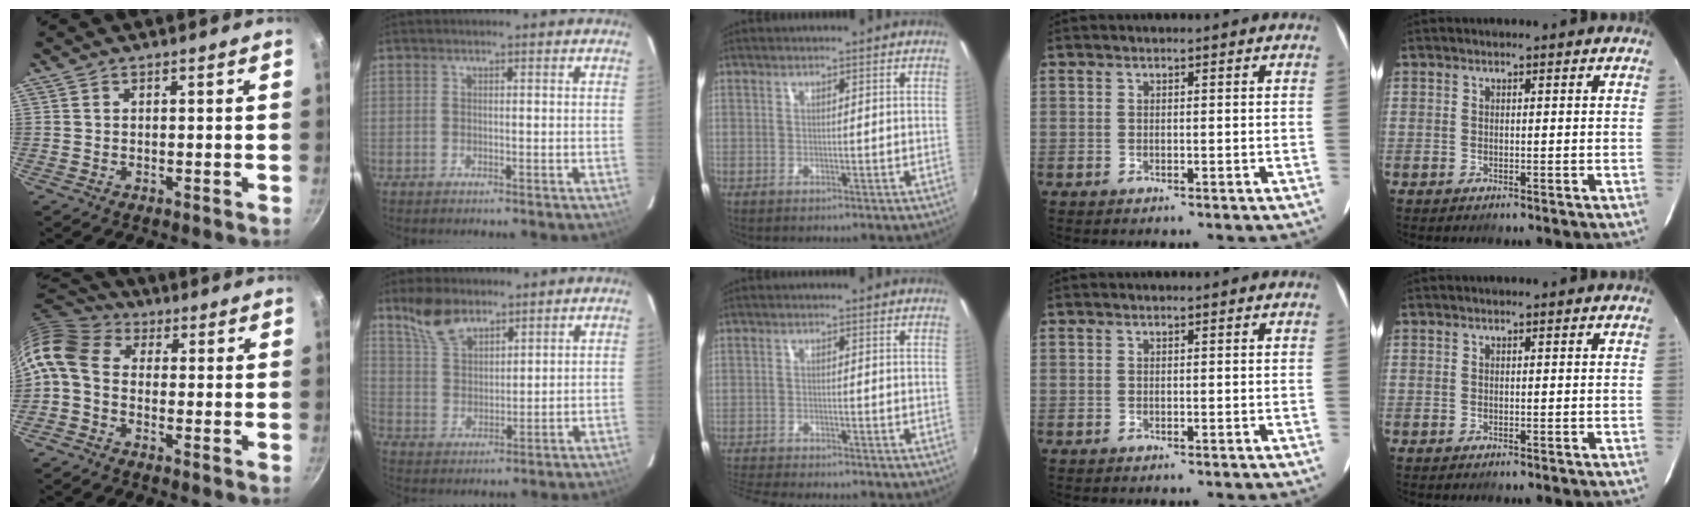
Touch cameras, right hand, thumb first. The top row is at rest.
{"thumb": {"total": 10.7, "force": [-0.2, 7.9, 7.2], "torque": [-0.147, 0.032, -0.023]}, "index": {"total": 8.5, "force": [6.3, 4.0, 4.2], "torque": [-0.081, 0.017, 0.127]}, "middle": {"total": 7.7, "force": [-7.3, 0.5, 2.5], "torque": [-0.074, -0.023, -0.125]}}